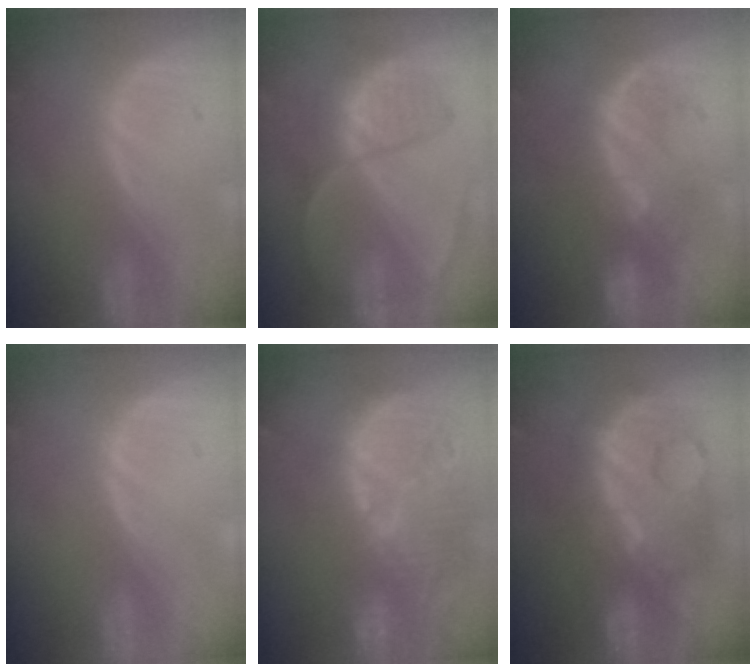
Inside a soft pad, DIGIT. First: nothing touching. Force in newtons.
{"total": 7.9, "press": 7.2, "slide": 3.2}
{"total": 8.4, "press": 8.1, "slide": 2.2}
{"total": 0.0}
{"total": 13.9, "press": 12.7, "slide": 5.5}
{"total": 11.2, "press": 11.2, "slide": 1.0}